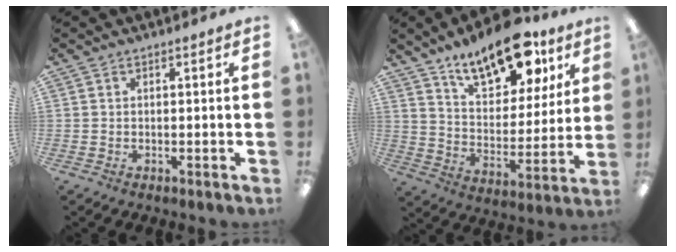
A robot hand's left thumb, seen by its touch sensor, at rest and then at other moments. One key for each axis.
{"total": 17.0, "fx": 12.9, "fy": 7.3, "fz": 8.4, "tx": -0.134, "ty": -0.076, "tz": 0.223}